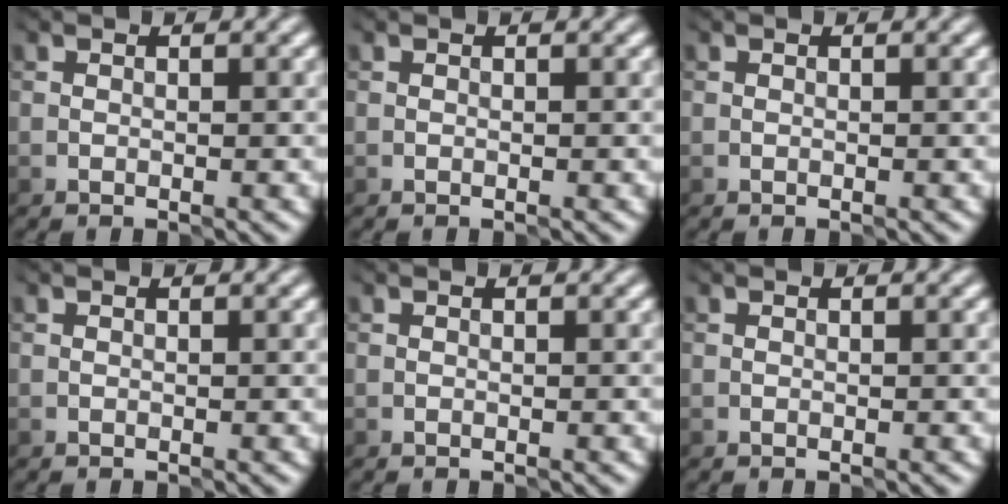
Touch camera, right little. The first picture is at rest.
{"total": 0.0}
{"total": 0.0}
{"total": 0.0}
{"total": 0.0}
{"total": 0.0}